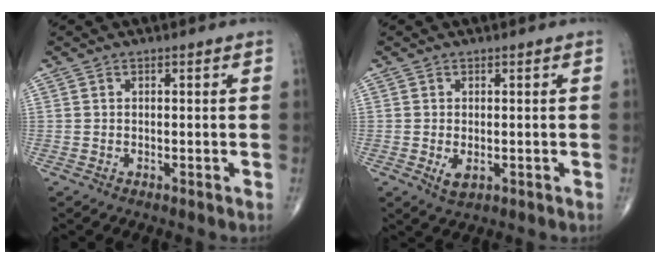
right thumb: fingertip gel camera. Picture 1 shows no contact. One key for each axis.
{"total": 2.6, "fx": -0.5, "fy": 1.4, "fz": 2.1, "tx": -0.035, "ty": -0.006, "tz": -0.004}